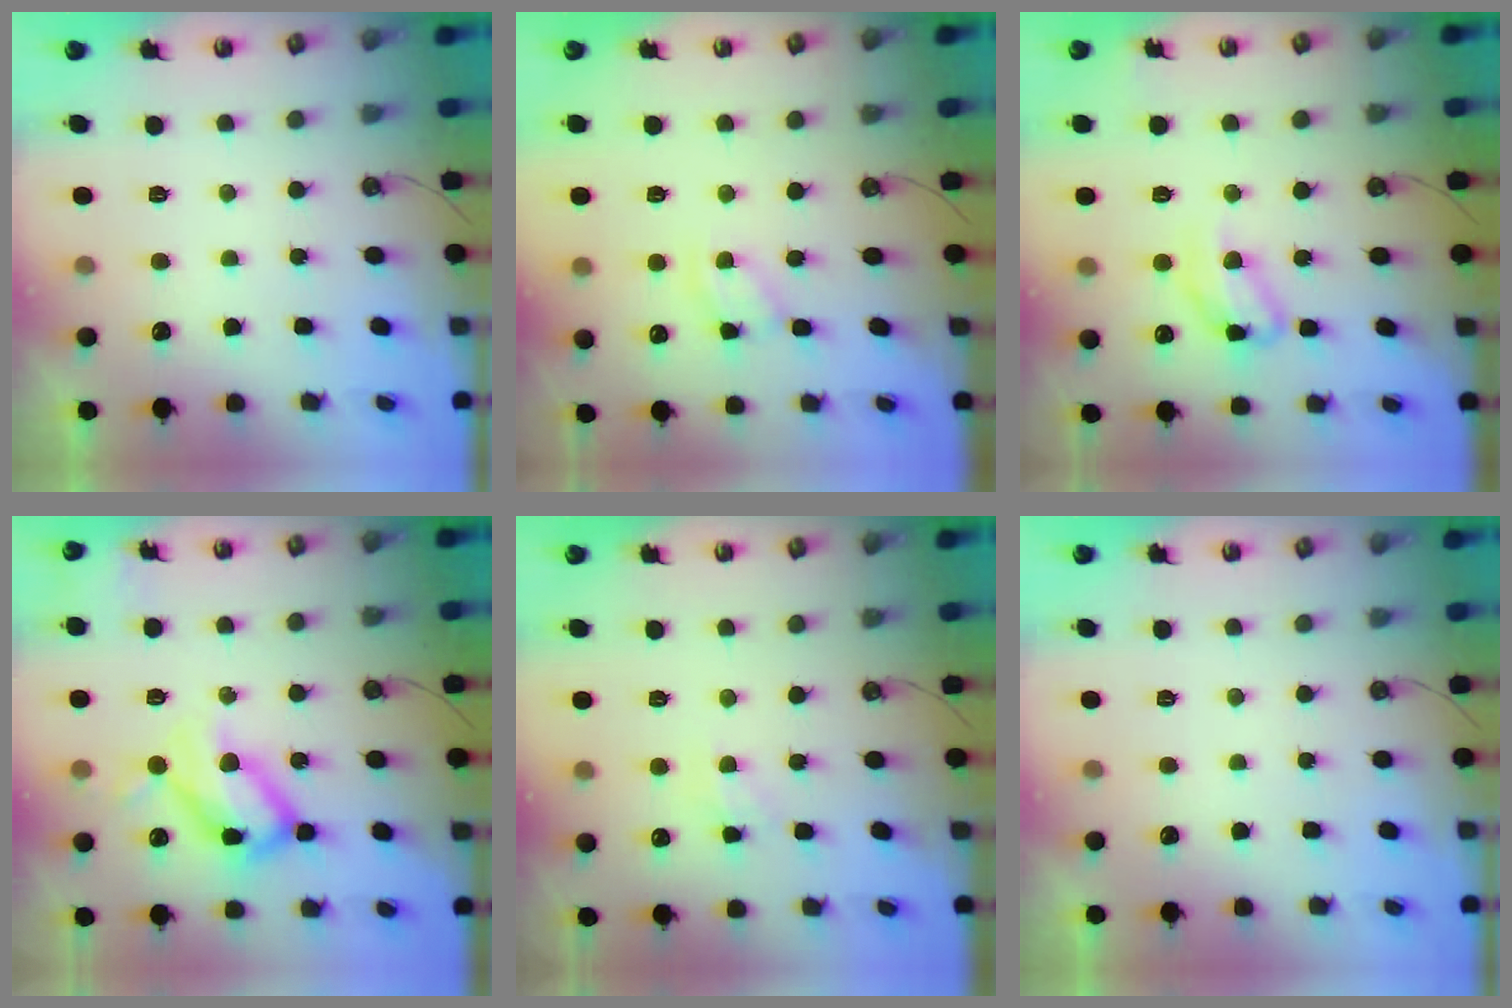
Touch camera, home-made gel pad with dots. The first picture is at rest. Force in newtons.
{"total": 4.9, "press": 4.8, "slide": 0.4}
{"total": 12.0, "press": 12.0, "slide": 0.8}
{"total": 17.9, "press": 17.8, "slide": 1.5}
{"total": 3.1, "press": 3.1, "slide": 0.5}
{"total": 0.0}